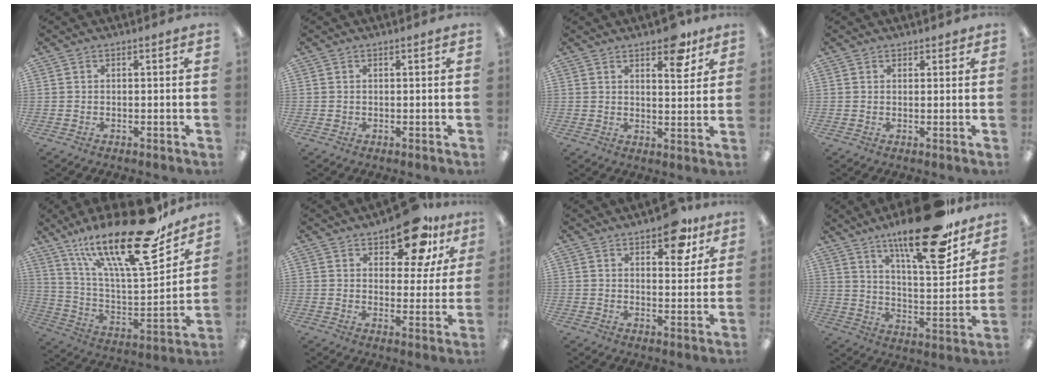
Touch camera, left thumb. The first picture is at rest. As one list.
[{"total": 0.6, "force": [0.3, 0.5, -0.1], "torque": [0.002, 0.004, 0.004]}, {"total": 7.7, "force": [5.8, 3.3, 3.9], "torque": [-0.034, -0.034, 0.095]}, {"total": 1.7, "force": [1.3, 1.1, 0.1], "torque": [0.007, -0.002, 0.022]}, {"total": 28.0, "force": [18.7, 7.8, 19.4], "torque": [-0.313, -0.117, 0.308]}, {"total": 13.8, "force": [10.1, 5.9, 7.3], "torque": [-0.102, -0.055, 0.174]}, {"total": 9.5, "force": [6.6, 4.3, 5.3], "torque": [-0.055, -0.031, 0.110]}, {"total": 24.1, "force": [17.1, 6.8, 15.5], "torque": [-0.232, -0.104, 0.275]}]